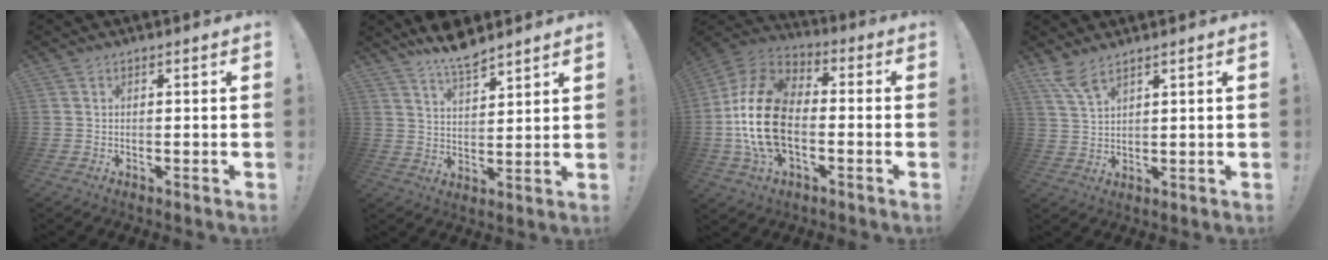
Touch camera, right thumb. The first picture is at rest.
{"total": 8.3, "force": [7.0, 2.1, 3.9], "torque": [-0.068, -0.048, 0.127]}
{"total": 21.6, "force": [-3.3, 13.4, 16.6], "torque": [-0.321, 0.034, -0.044]}
{"total": 5.6, "force": [4.4, 1.1, 3.3], "torque": [-0.072, -0.020, 0.081]}